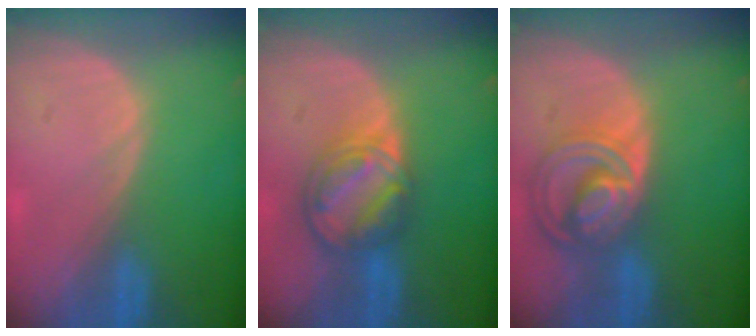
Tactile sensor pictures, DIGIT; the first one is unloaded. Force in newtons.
{"total": 8.2, "press": 6.9, "slide": 4.4}
{"total": 8.6, "press": 7.4, "slide": 4.4}